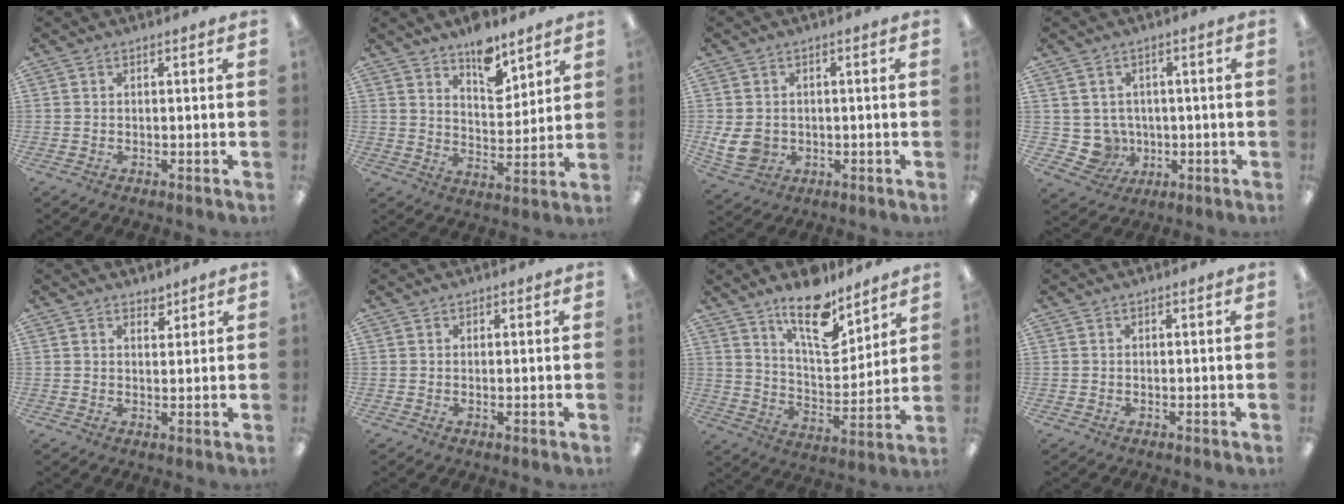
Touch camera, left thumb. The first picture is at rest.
{"total": 10.0, "force": [7.7, 4.4, 4.7], "torque": [-0.052, -0.052, 0.132]}
{"total": 6.8, "force": [-0.6, 5.8, 3.5], "torque": [-0.067, 0.006, -0.007]}
{"total": 6.2, "force": [0.2, 6.0, 1.3], "torque": [-0.054, -0.003, 0.013]}
{"total": 2.5, "force": [2.1, 1.1, 0.6], "torque": [0.002, -0.013, 0.037]}
{"total": 0.7, "force": [0.4, 0.6, -0.1], "torque": [0.001, 0.003, 0.007]}
{"total": 15.2, "force": [11.0, 6.0, 8.6], "torque": [-0.129, -0.068, 0.190]}
{"total": 0.0}